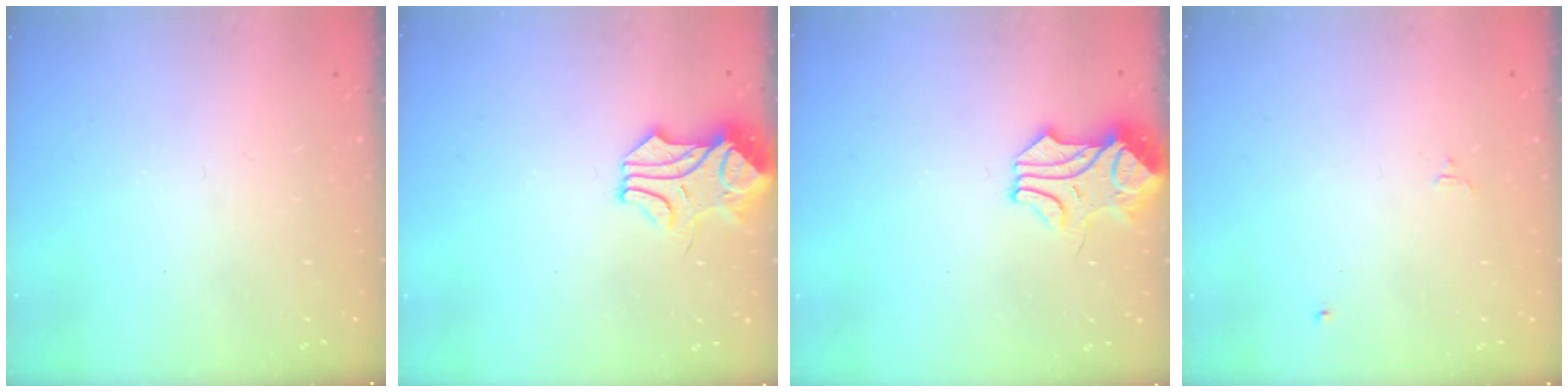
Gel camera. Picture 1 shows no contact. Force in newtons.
{"total": 1.1, "press": 0.9, "slide": 0.5}
{"total": 1.1, "press": 0.9, "slide": 0.5}
{"total": 1.6, "press": 1.6, "slide": 0.3}